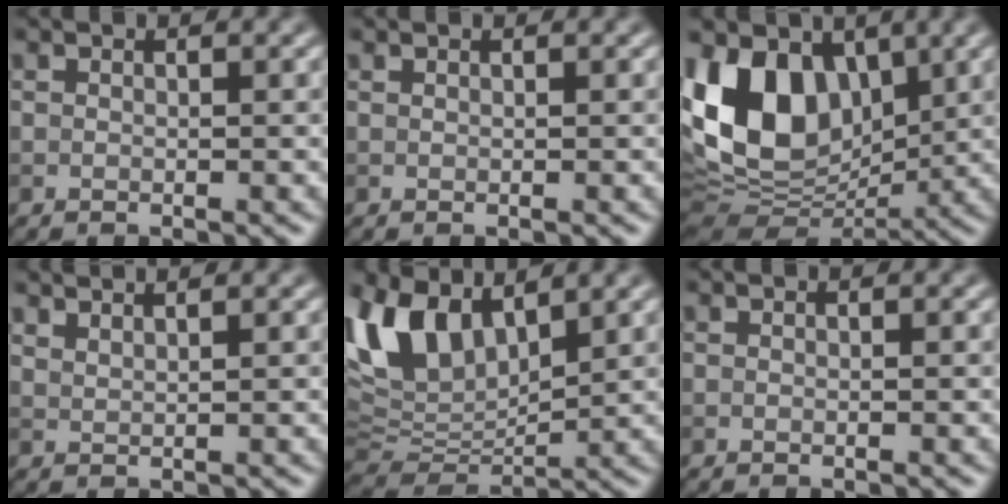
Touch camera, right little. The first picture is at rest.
{"total": 0.0}
{"total": 12.4, "force": [3.2, 8.3, 8.6], "torque": [-0.172, 0.000, 0.048]}
{"total": 2.1, "force": [1.9, 0.5, 0.8], "torque": [0.002, -0.001, 0.019]}
{"total": 8.7, "force": [4.6, 4.7, 5.7], "torque": [-0.135, 0.000, 0.087]}
{"total": 0.0}